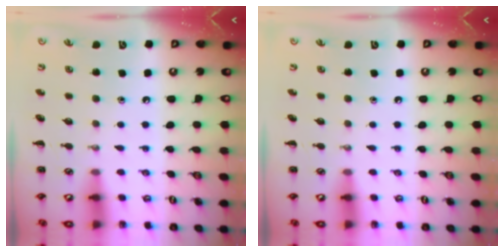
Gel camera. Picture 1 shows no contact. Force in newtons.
{"total": 0.0}